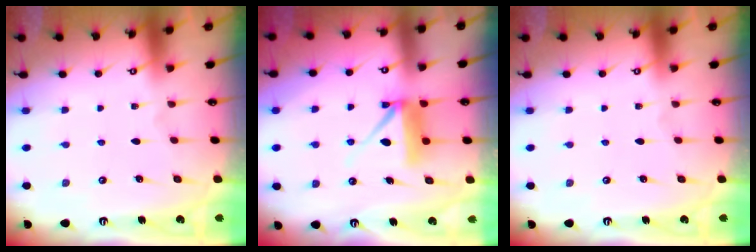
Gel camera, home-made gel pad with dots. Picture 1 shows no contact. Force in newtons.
{"total": 9.0, "press": 9.0, "slide": 0.7}
{"total": 0.0}